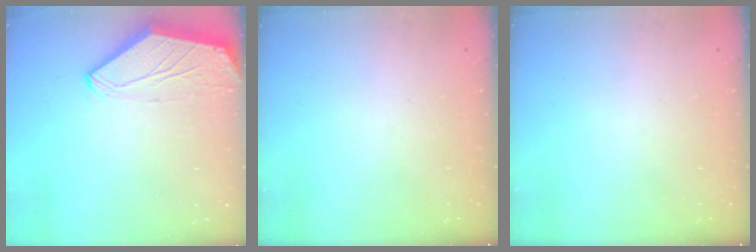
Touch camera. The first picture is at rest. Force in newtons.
{"total": 0.0}
{"total": 0.0}